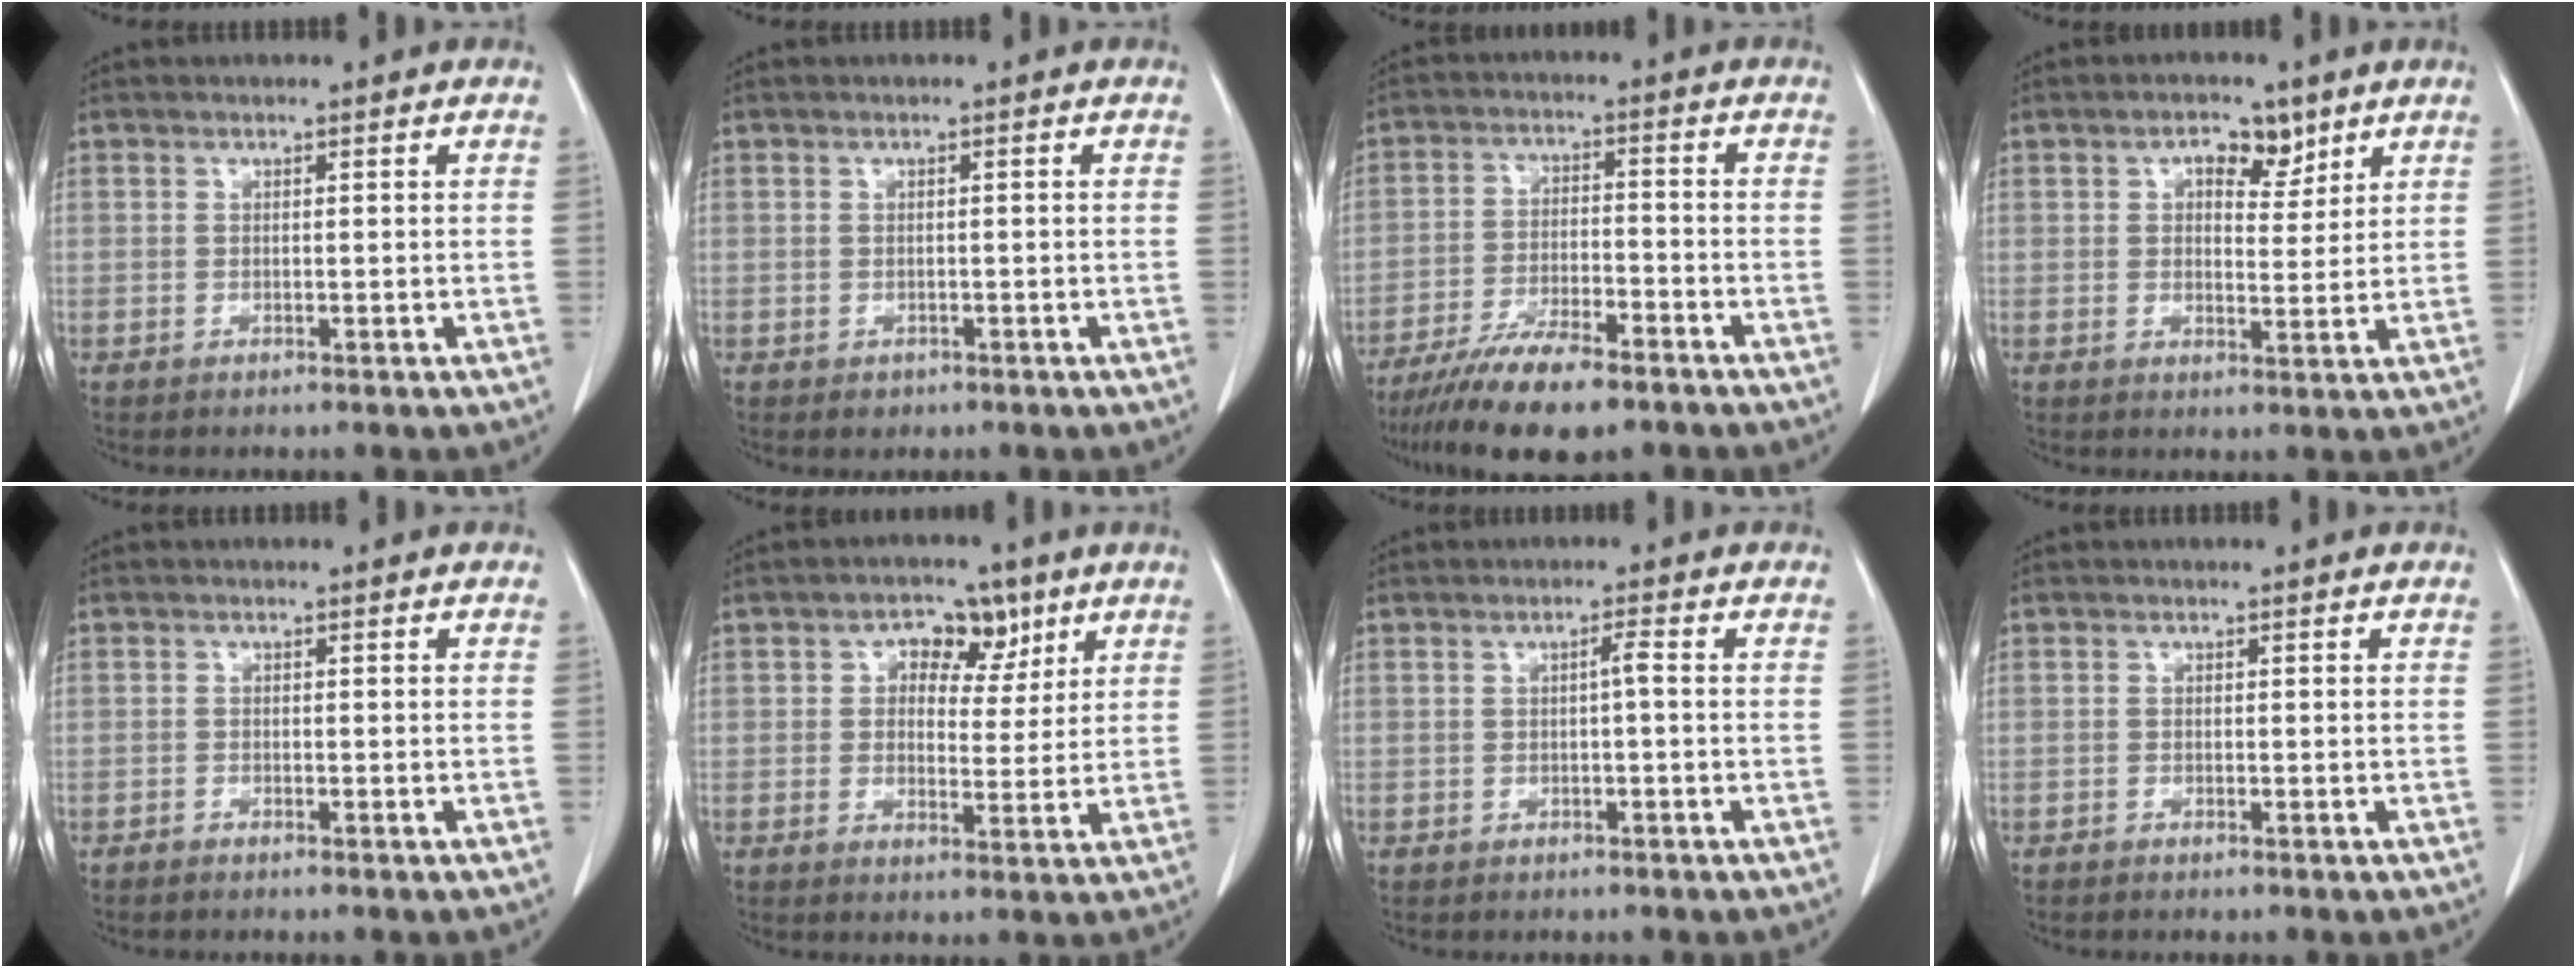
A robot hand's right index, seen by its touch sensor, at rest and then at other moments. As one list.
[{"total": 1.1, "force": [-0.5, 0.9, 0.3], "torque": [-0.004, 0.002, -0.003]}, {"total": 12.2, "force": [-9.3, 2.6, 7.4], "torque": [-0.126, -0.022, -0.156]}, {"total": 4.7, "force": [2.6, 2.5, 3.0], "torque": [-0.041, 0.008, 0.038]}, {"total": 1.0, "force": [-0.9, 0.2, 0.3], "torque": [-0.005, 0.001, -0.016]}, {"total": 6.0, "force": [2.7, 4.0, 3.6], "torque": [-0.043, 0.017, 0.038]}, {"total": 1.2, "force": [-0.2, 0.0, 1.2], "torque": [-0.017, 0.003, -0.003]}, {"total": 0.5, "force": [-0.5, 0.1, 0.1], "torque": [-0.005, 0.000, -0.012]}]